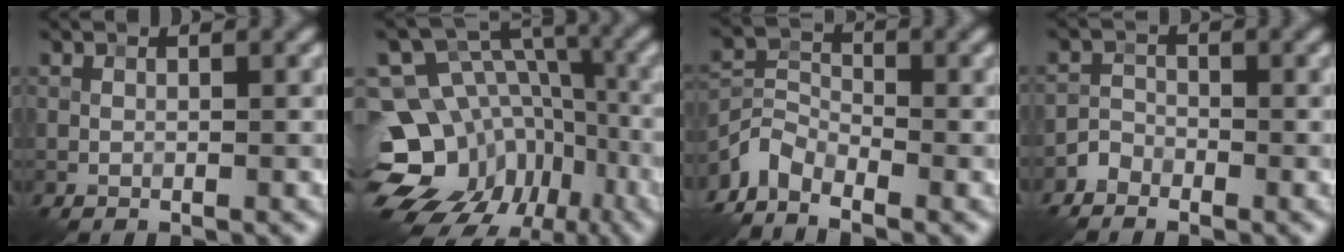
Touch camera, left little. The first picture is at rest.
{"total": 16.7, "force": [-7.7, 12.7, 7.6], "torque": [-0.152, -0.002, -0.102]}
{"total": 3.9, "force": [-3.2, 1.6, 1.5], "torque": [-0.031, 0.000, -0.077]}
{"total": 1.5, "force": [-1.4, 0.7, 0.1], "torque": [0.001, 0.009, -0.030]}